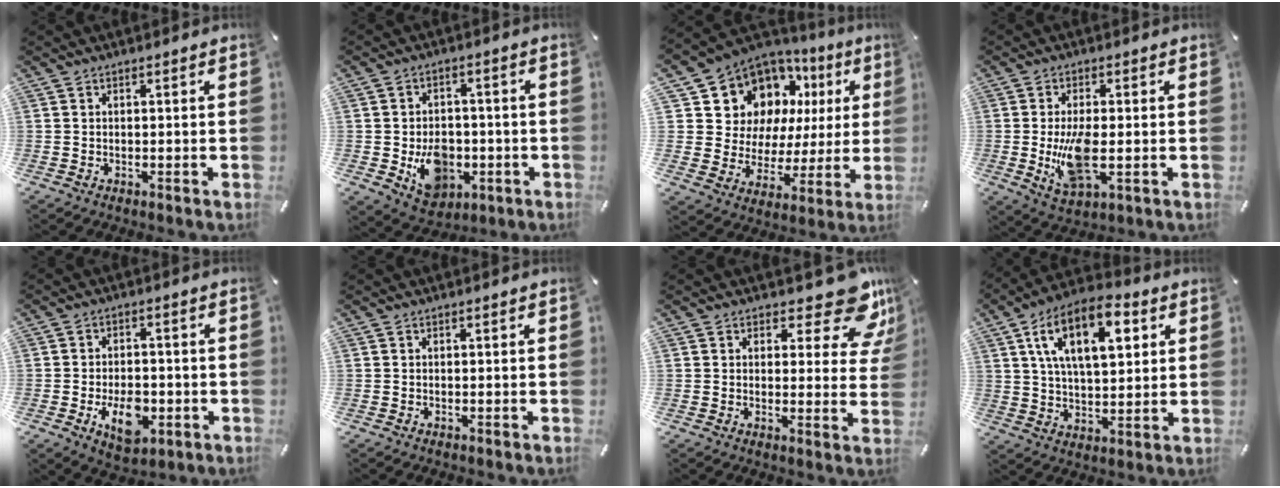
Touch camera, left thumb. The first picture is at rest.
{"total": 10.5, "force": [-2.4, 8.4, 5.7], "torque": [-0.082, 0.012, -0.036]}
{"total": 13.9, "force": [7.5, 10.7, 4.8], "torque": [-0.091, -0.068, 0.148]}
{"total": 10.2, "force": [-0.7, 4.6, 9.1], "torque": [-0.192, -0.022, -0.011]}
{"total": 9.2, "force": [-2.9, 5.7, 6.6], "torque": [-0.103, 0.003, -0.050]}
{"total": 0.0}
{"total": 11.4, "force": [7.8, 4.6, 7.0], "torque": [-0.070, -0.061, 0.133]}
{"total": 15.8, "force": [6.6, 8.3, 11.7], "torque": [-0.194, -0.005, 0.109]}